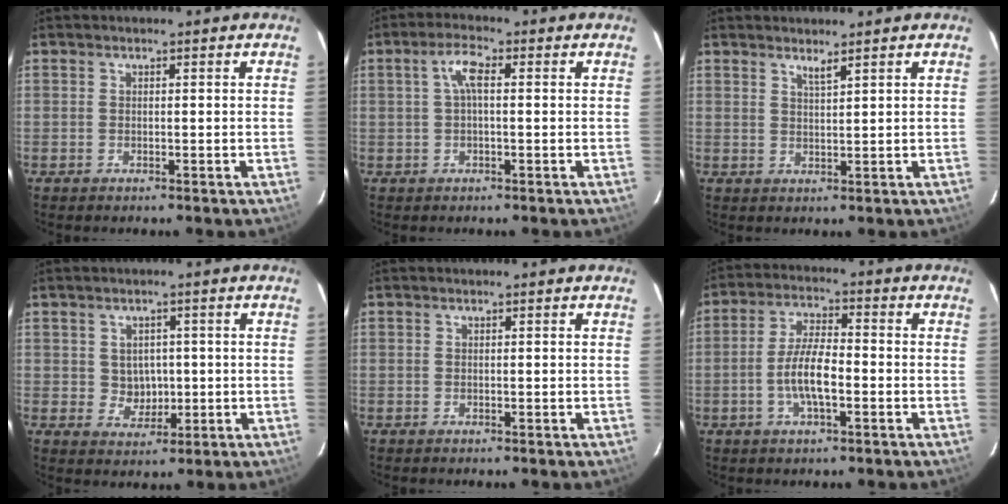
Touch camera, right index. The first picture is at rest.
{"total": 3.8, "force": [0.5, 1.1, 3.5], "torque": [-0.071, 0.011, 0.010]}
{"total": 1.8, "force": [1.5, -0.1, 1.0], "torque": [-0.019, -0.003, 0.024]}
{"total": 4.2, "force": [0.2, 4.0, 1.3], "torque": [-0.022, 0.007, 0.014]}
{"total": 0.0}
{"total": 7.7, "force": [-2.2, 2.3, 6.9], "torque": [-0.137, 0.004, -0.041]}